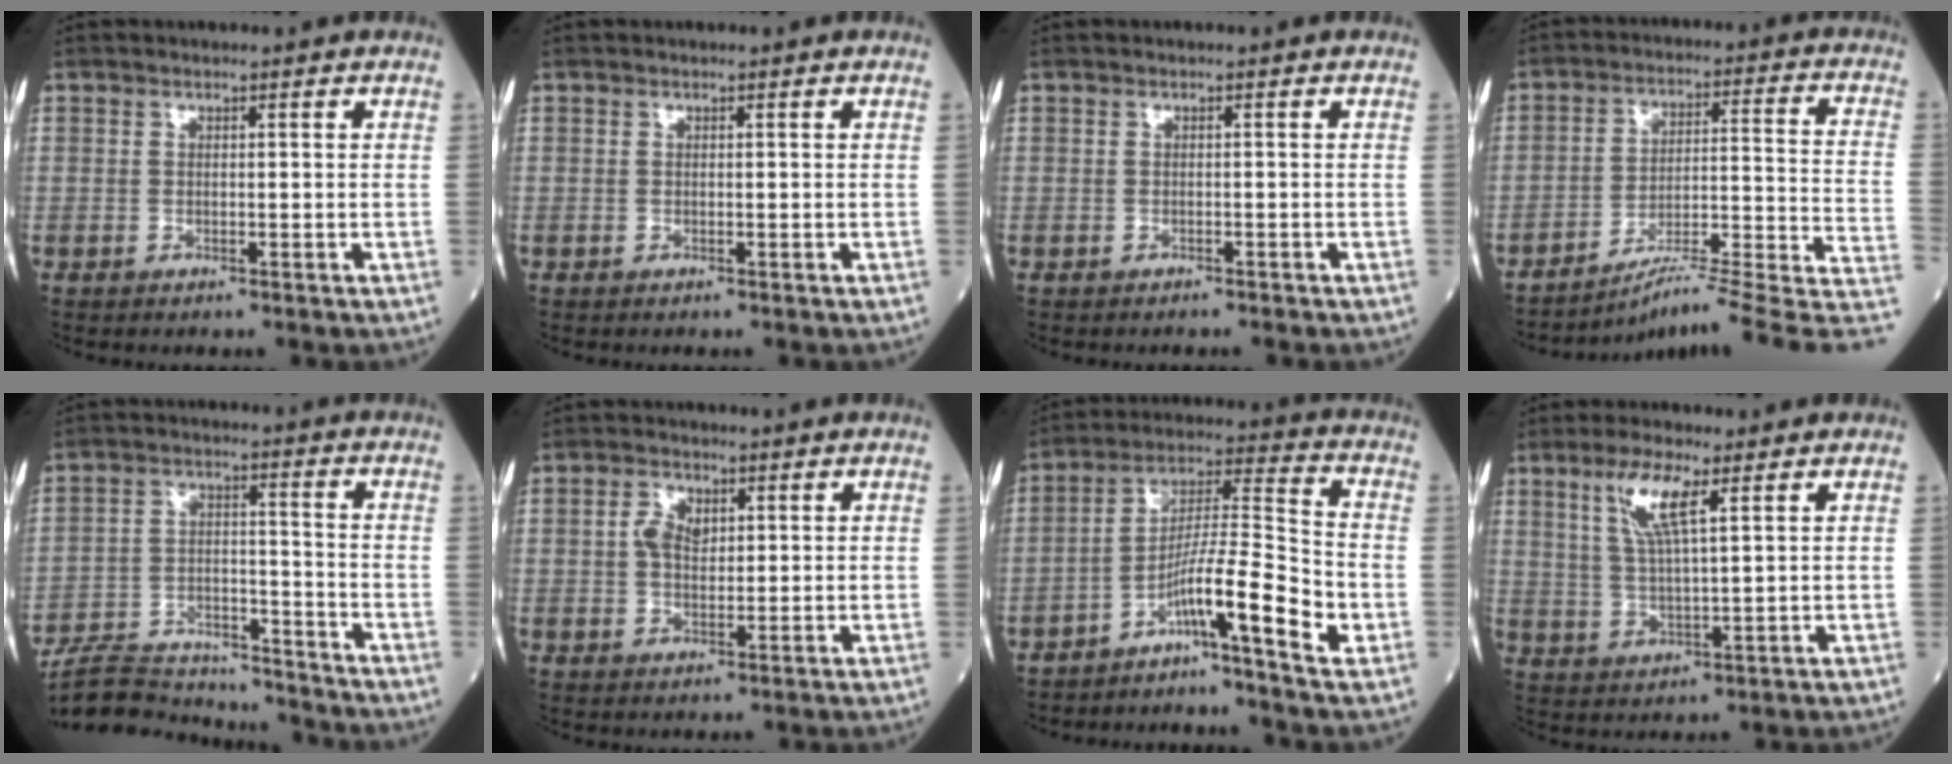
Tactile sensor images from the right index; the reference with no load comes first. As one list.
[{"total": 0.0}, {"total": 1.2, "force": [-1.1, 0.2, 0.5], "torque": [-0.012, -0.002, -0.010]}, {"total": 14.4, "force": [-11.5, -1.4, 8.7], "torque": [-0.095, 0.045, -0.166]}, {"total": 14.9, "force": [-14.5, 2.3, 3.0], "torque": [-0.053, 0.016, -0.226]}, {"total": 3.5, "force": [1.0, 2.1, 2.6], "torque": [-0.054, 0.008, 0.022]}, {"total": 9.6, "force": [-5.1, -0.9, 8.1], "torque": [-0.140, 0.012, -0.094]}, {"total": 7.1, "force": [3.6, 0.9, 6.0], "torque": [-0.129, 0.001, 0.073]}]